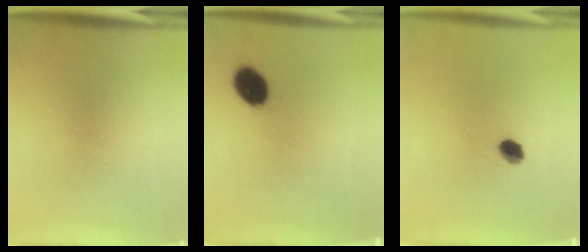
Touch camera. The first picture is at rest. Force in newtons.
{"total": 7.7}
{"total": 3.4}